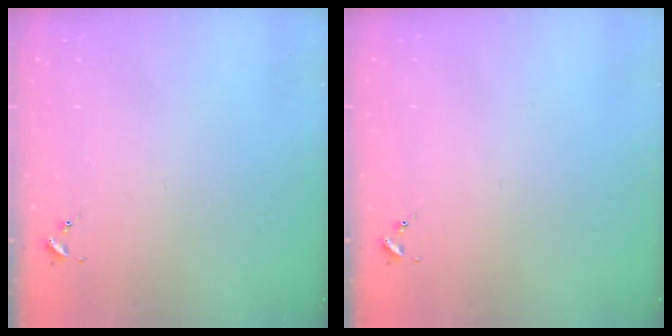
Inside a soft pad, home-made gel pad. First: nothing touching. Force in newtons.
{"total": 0.0}